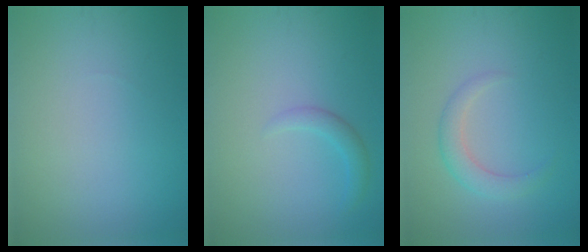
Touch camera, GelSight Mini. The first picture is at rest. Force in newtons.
{"total": 1.5, "press": 1.5, "slide": 0.0}
{"total": 2.2, "press": 2.2, "slide": 0.2}